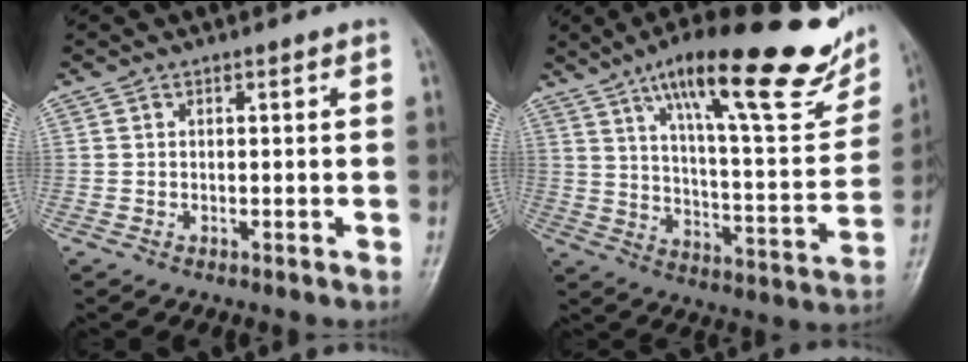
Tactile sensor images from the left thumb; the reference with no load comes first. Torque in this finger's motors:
{"motor_torque": [0.39, 0.20, 1.47, -1.30, 0.40]}